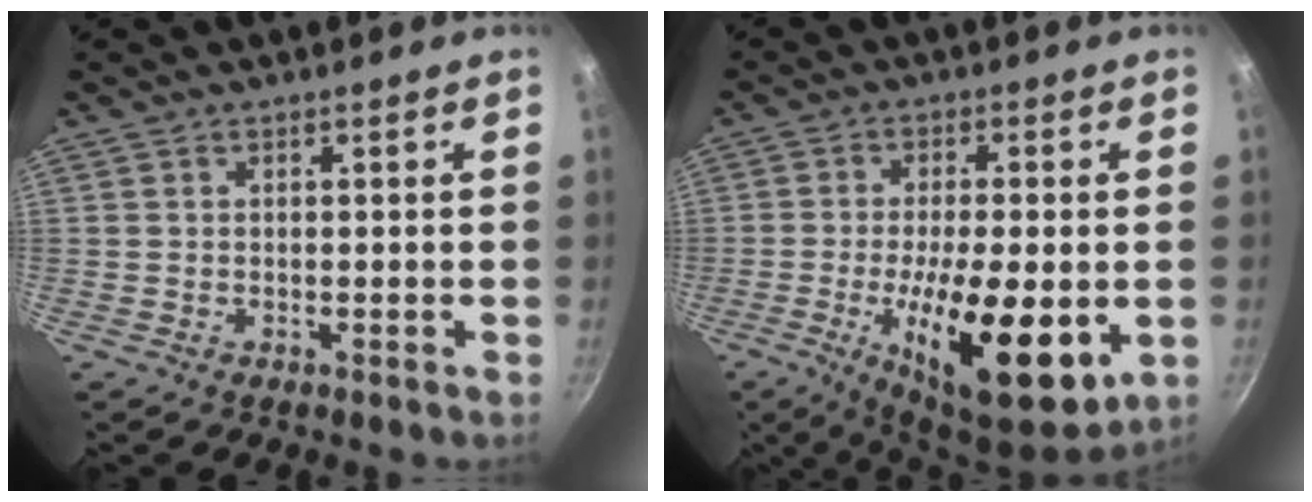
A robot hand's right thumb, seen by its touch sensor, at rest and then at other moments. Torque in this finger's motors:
{"motor_torque": [2.42, 2.58, 1.47, -1.30, 0.60]}